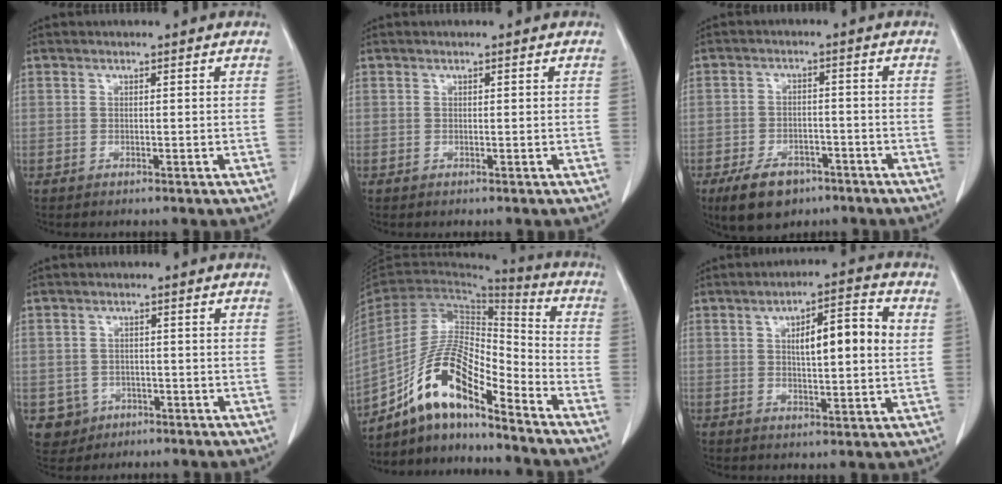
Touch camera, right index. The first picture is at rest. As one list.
[{"total": 0.0}, {"total": 7.4, "force": [-4.9, 4.1, 3.8], "torque": [-0.072, -0.001, -0.076]}, {"total": 4.2, "force": [-1.5, 4.0, 0.2], "torque": [-0.001, 0.010, -0.018]}, {"total": 14.3, "force": [-10.2, 3.0, 9.4], "torque": [-0.183, 0.022, -0.185]}, {"total": 9.8, "force": [2.3, 2.2, 9.3], "torque": [-0.142, 0.017, 0.035]}]